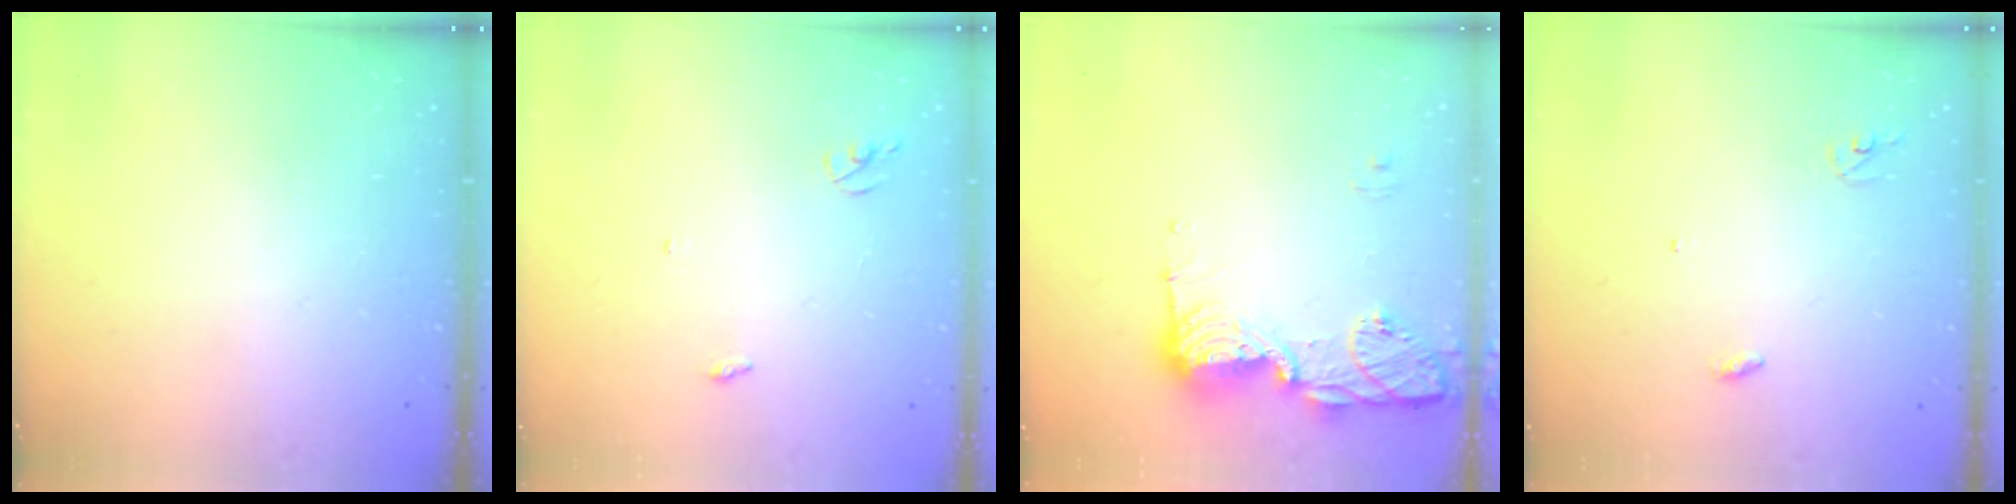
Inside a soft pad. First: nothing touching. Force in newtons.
{"total": 2.6, "press": 2.6, "slide": 0.2}
{"total": 16.1, "press": 15.2, "slide": 5.3}
{"total": 3.0, "press": 2.9, "slide": 0.2}